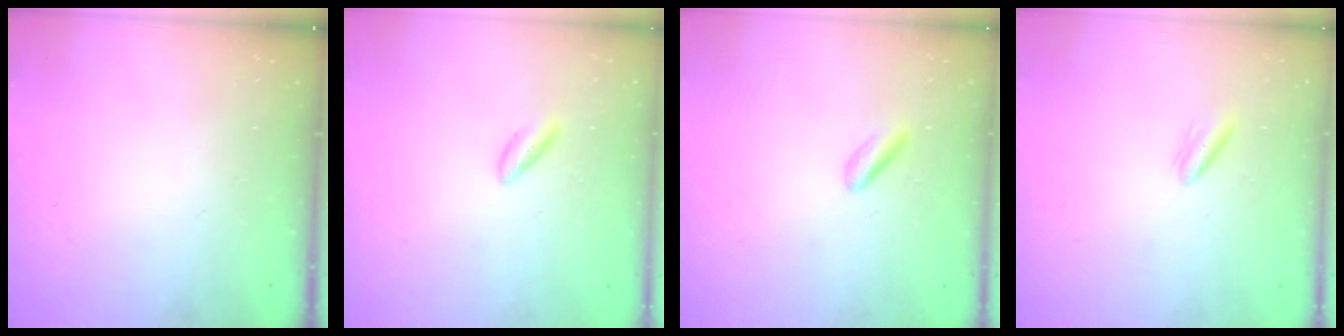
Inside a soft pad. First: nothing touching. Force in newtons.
{"total": 2.7, "press": 2.4, "slide": 1.2}
{"total": 1.9, "press": 1.8, "slide": 0.7}
{"total": 2.9, "press": 2.8, "slide": 1.0}